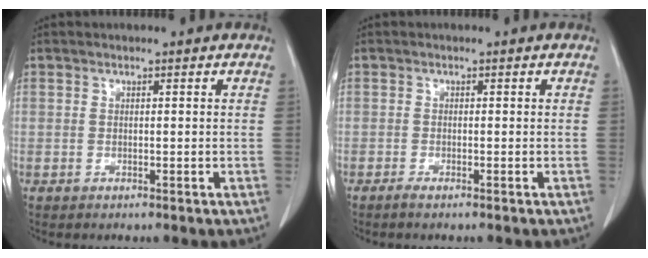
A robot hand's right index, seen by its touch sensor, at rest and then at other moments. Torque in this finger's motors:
{"motor_torque": [0.18, -0.18, 0.04, 0.01]}